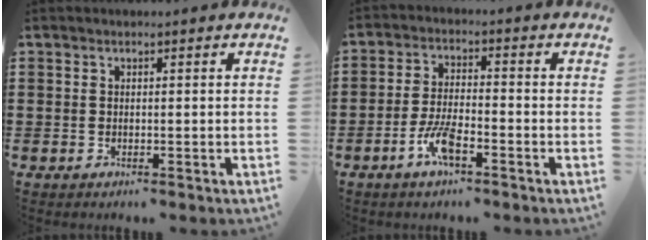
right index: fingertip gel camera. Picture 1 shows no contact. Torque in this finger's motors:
{"motor_torque": [-0.36, 0.21, -0.01, 0.01]}